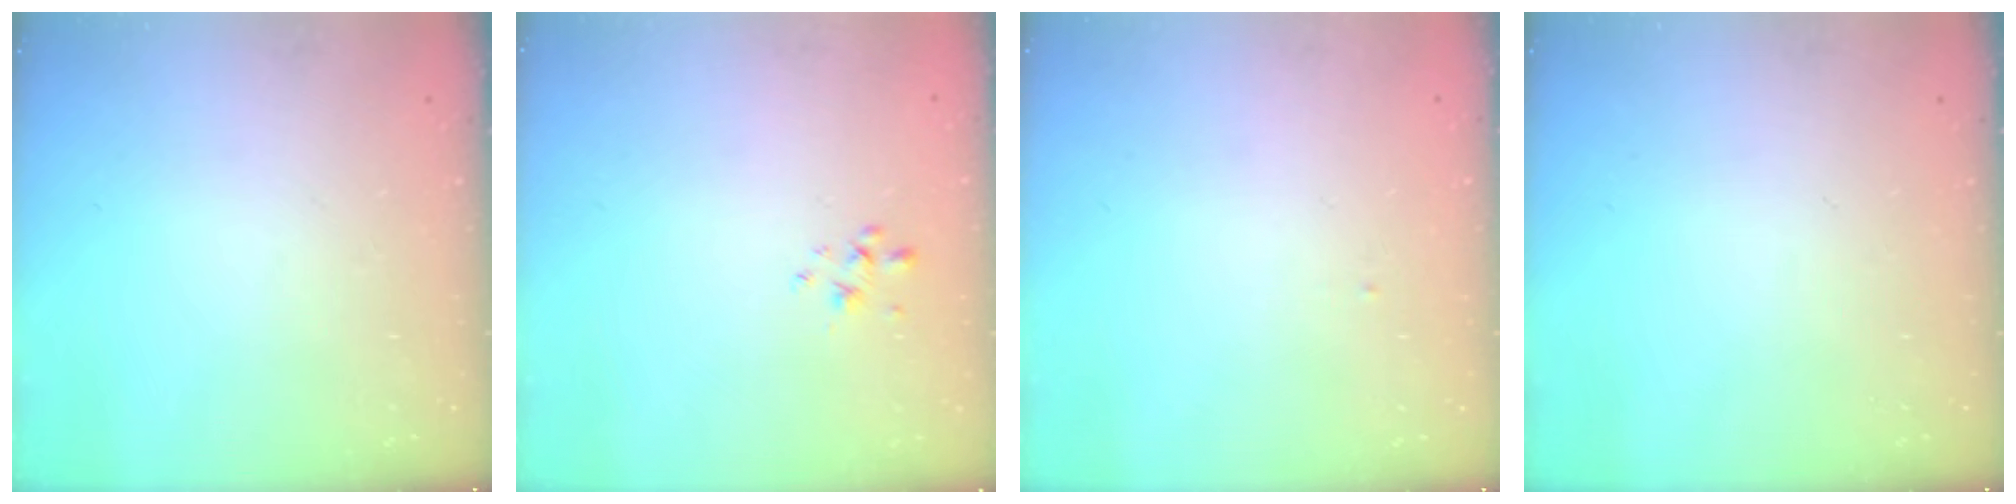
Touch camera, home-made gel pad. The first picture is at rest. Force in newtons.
{"total": 1.4, "press": 1.3, "slide": 0.6}
{"total": 0.9, "press": 0.8, "slide": 0.3}
{"total": 0.0}